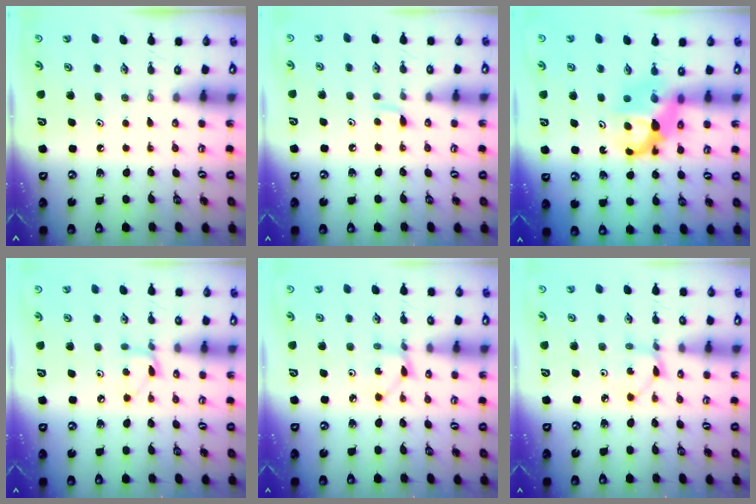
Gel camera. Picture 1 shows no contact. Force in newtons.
{"total": 4.0, "press": 3.9, "slide": 0.6}
{"total": 6.8, "press": 6.7, "slide": 0.4}
{"total": 5.7, "press": 5.6, "slide": 0.6}
{"total": 2.6, "press": 2.6, "slide": 0.3}
{"total": 2.6, "press": 2.6, "slide": 0.3}